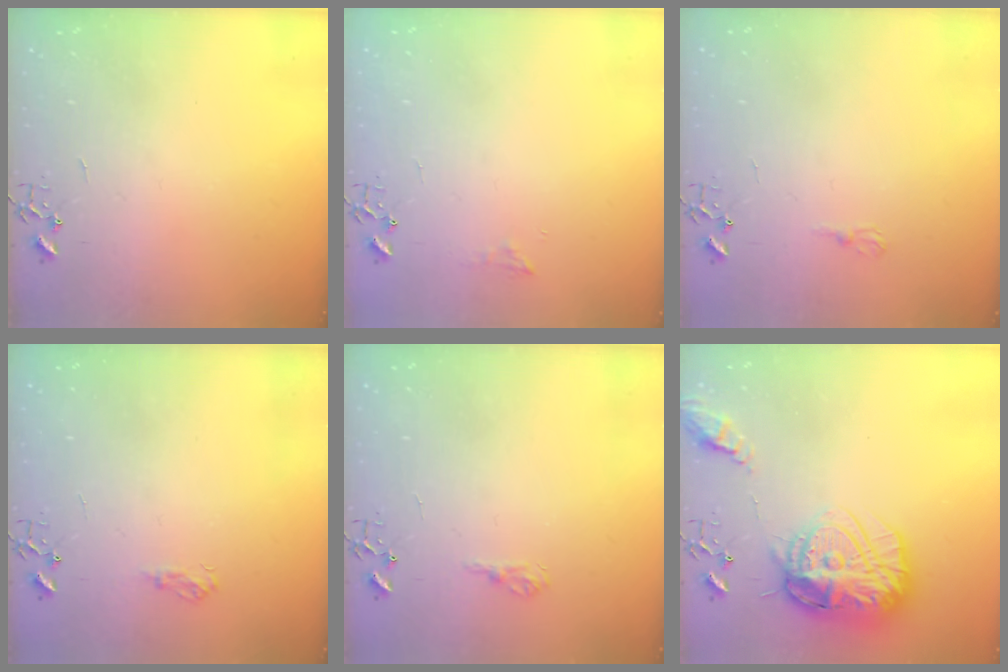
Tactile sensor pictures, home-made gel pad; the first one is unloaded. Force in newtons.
{"total": 5.9, "press": 5.8, "slide": 0.9}
{"total": 6.3, "press": 6.2, "slide": 0.7}
{"total": 7.5, "press": 7.4, "slide": 0.9}
{"total": 8.0, "press": 7.9, "slide": 1.0}
{"total": 22.9, "press": 22.7, "slide": 2.3}